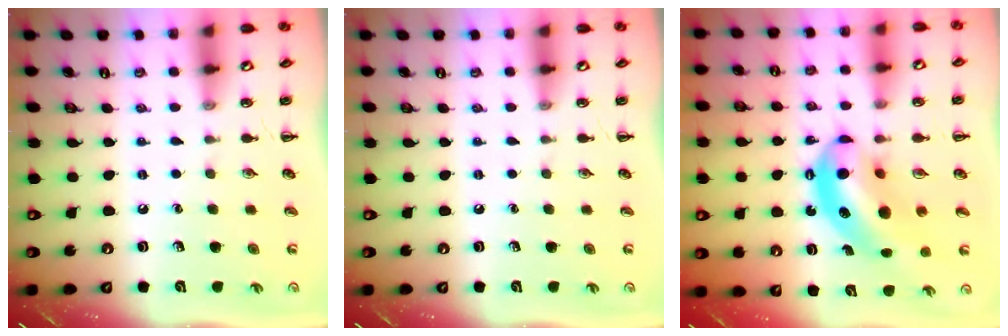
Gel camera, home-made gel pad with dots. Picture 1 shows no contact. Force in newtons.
{"total": 0.0}
{"total": 13.2, "press": 12.8, "slide": 3.2}